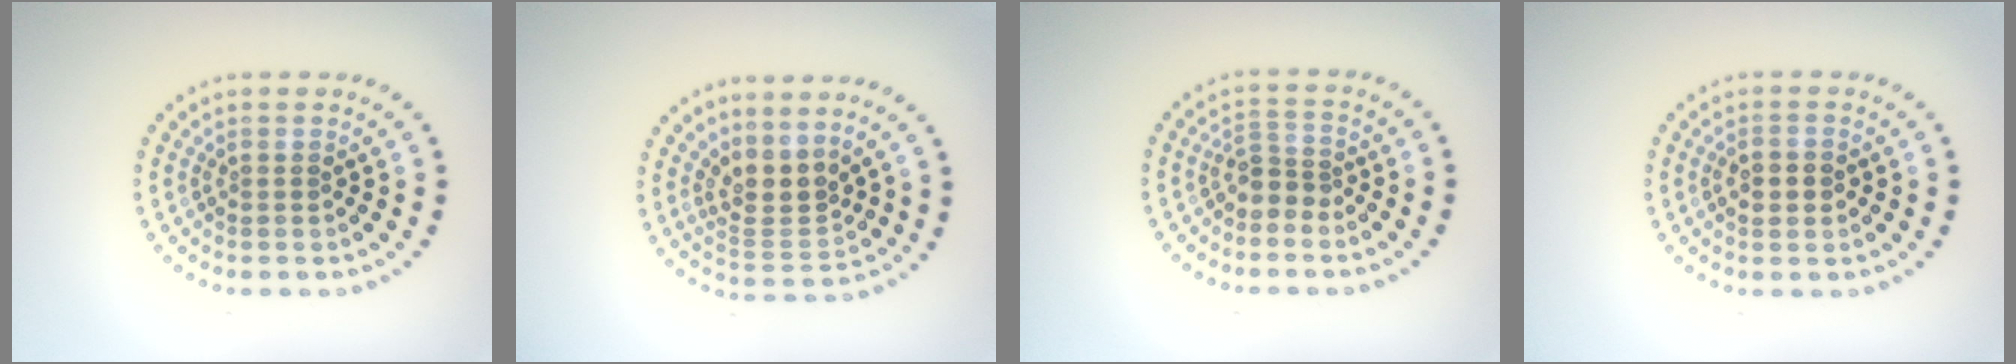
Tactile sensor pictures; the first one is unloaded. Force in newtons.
{"total": 3.0, "press": 2.3, "slide": 1.9}
{"total": 2.1, "press": 1.6, "slide": 1.3}
{"total": 1.6, "press": 1.6, "slide": 0.2}